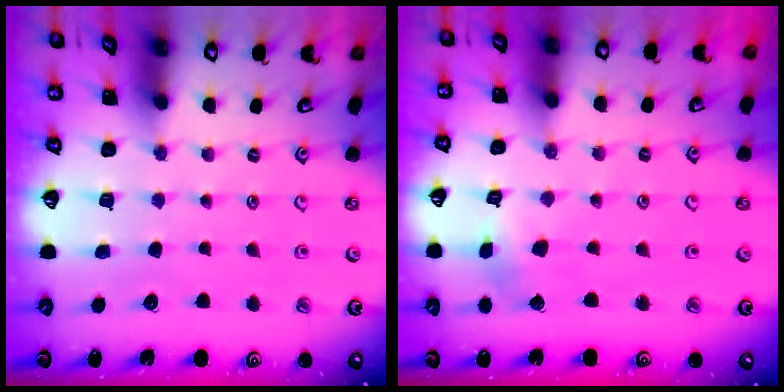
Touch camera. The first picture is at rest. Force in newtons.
{"total": 2.7, "press": 2.7, "slide": 0.3}